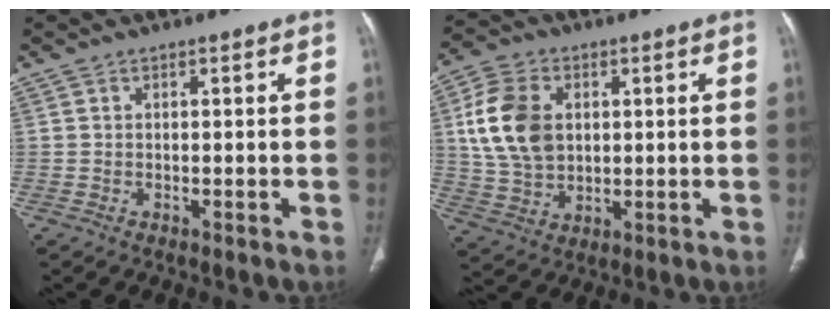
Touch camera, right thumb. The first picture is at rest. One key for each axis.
{"total": 13.0, "fx": 2.6, "fy": 9.2, "fz": 8.8, "tx": -0.153, "ty": -0.001, "tz": 0.053}